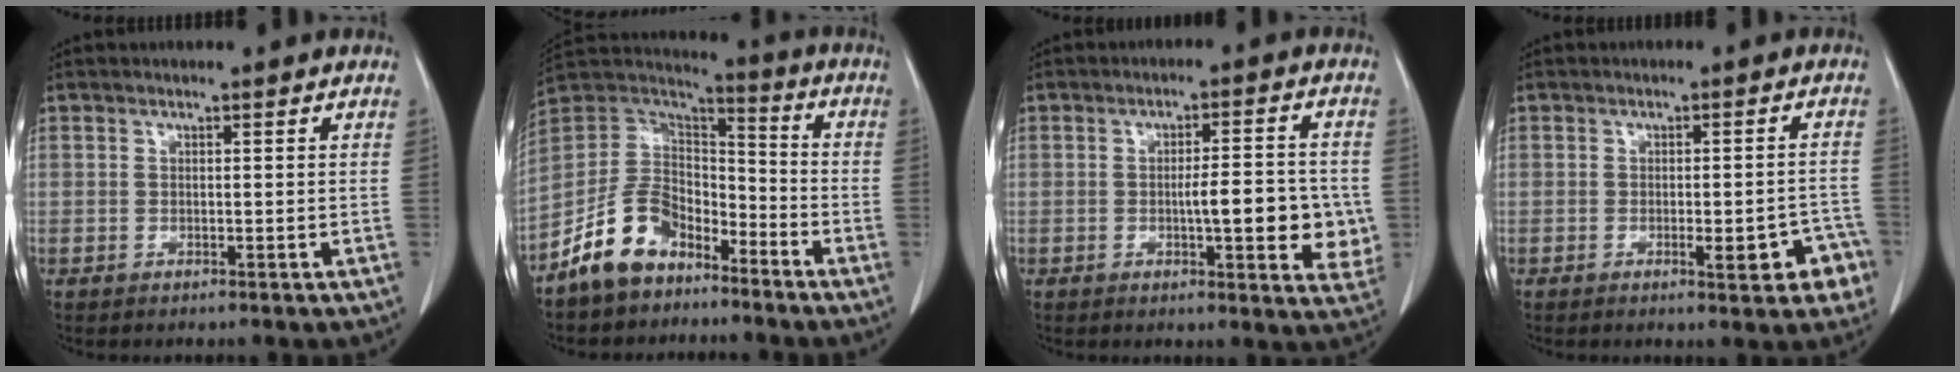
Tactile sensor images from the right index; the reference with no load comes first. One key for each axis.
{"total": 11.8, "fx": -7.8, "fy": 7.1, "fz": 5.3, "tx": -0.118, "ty": 0.034, "tz": -0.154}
{"total": 10.0, "fx": -1.3, "fy": 2.4, "fz": 9.6, "tx": -0.120, "ty": 0.002, "tz": -0.014}
{"total": 6.3, "fx": -2.7, "fy": 1.5, "fz": 5.4, "tx": -0.055, "ty": 0.010, "tz": -0.026}